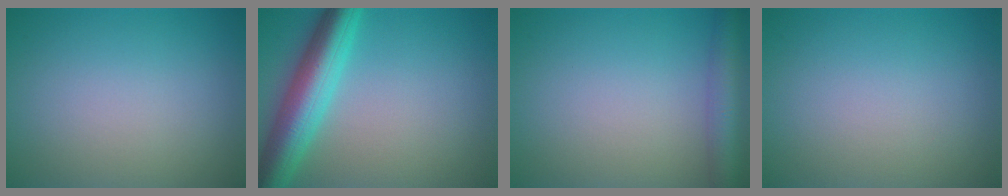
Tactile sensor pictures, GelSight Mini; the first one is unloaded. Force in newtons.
{"total": 7.2, "press": 7.2, "slide": 0.2}
{"total": 4.0, "press": 3.9, "slide": 0.2}
{"total": 0.0}